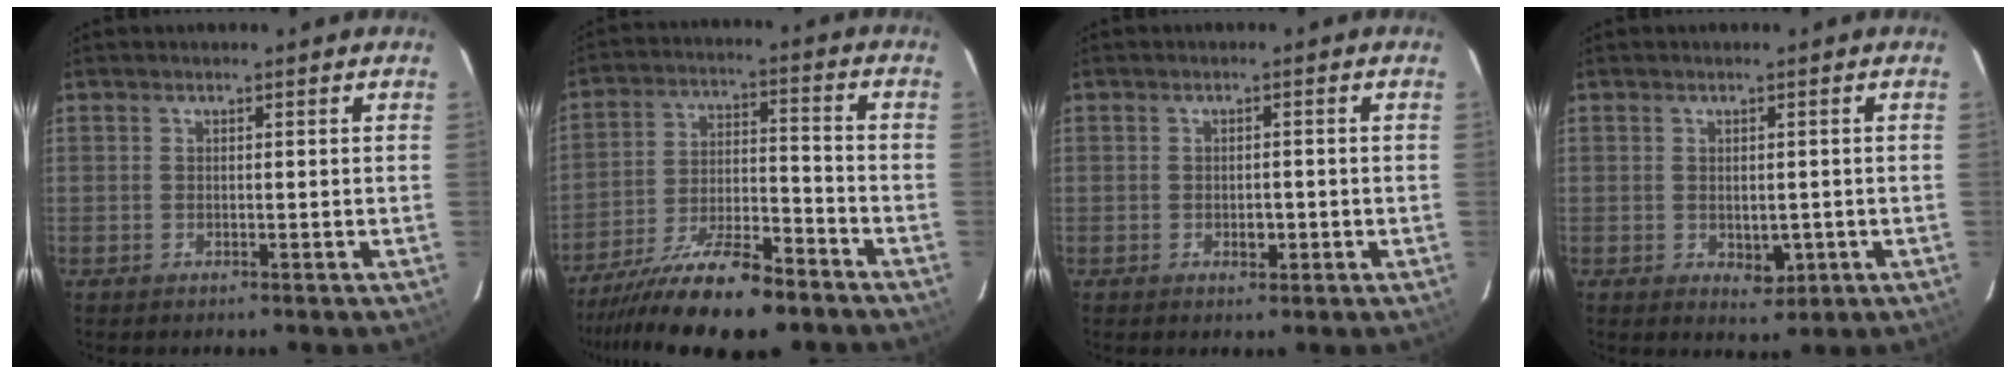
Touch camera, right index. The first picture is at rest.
{"total": 14.6, "force": [-11.5, 2.8, 8.4], "torque": [-0.153, -0.006, -0.202]}
{"total": 2.1, "force": [-0.7, 1.1, 1.6], "torque": [-0.025, 0.002, -0.005]}
{"total": 3.3, "force": [-0.8, 2.0, 2.5], "torque": [-0.032, -0.003, 0.000]}